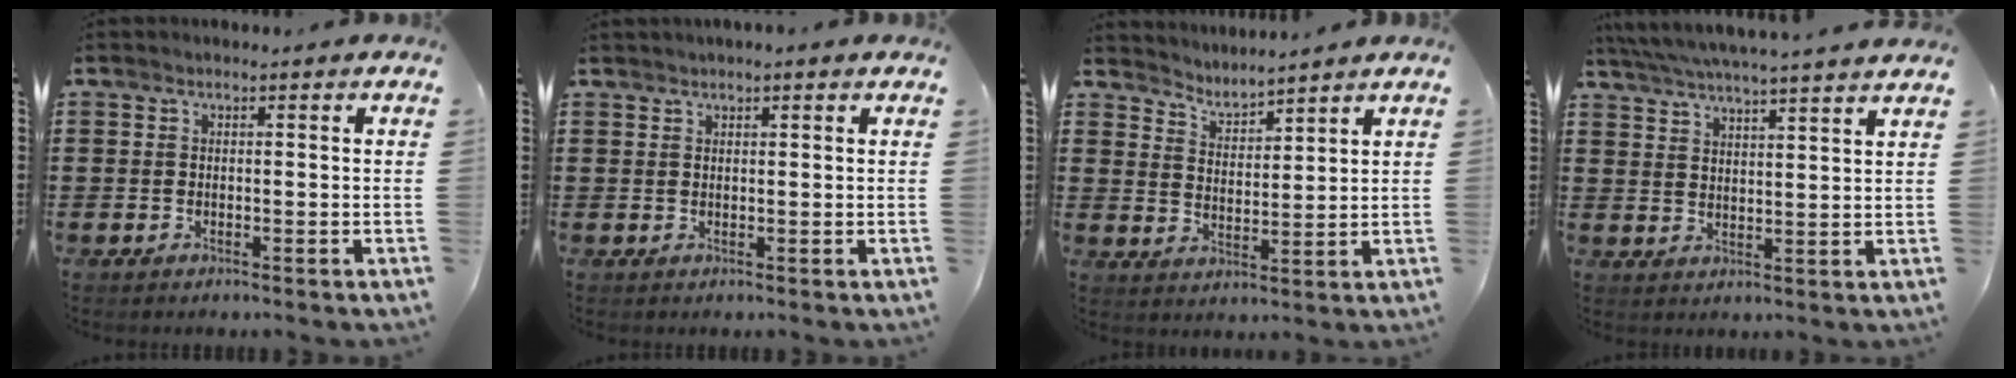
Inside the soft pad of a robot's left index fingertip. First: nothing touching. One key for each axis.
{"total": 0.9, "fx": 0.8, "fy": 0.0, "fz": 0.3, "tx": -0.008, "ty": 0.000, "tz": 0.016}
{"total": 3.3, "fx": 3.2, "fy": -0.3, "fz": -0.2, "tx": -0.010, "ty": -0.020, "tz": 0.056}
{"total": 5.2, "fx": 4.9, "fy": -0.9, "fz": 1.3, "tx": -0.044, "ty": -0.026, "tz": 0.087}